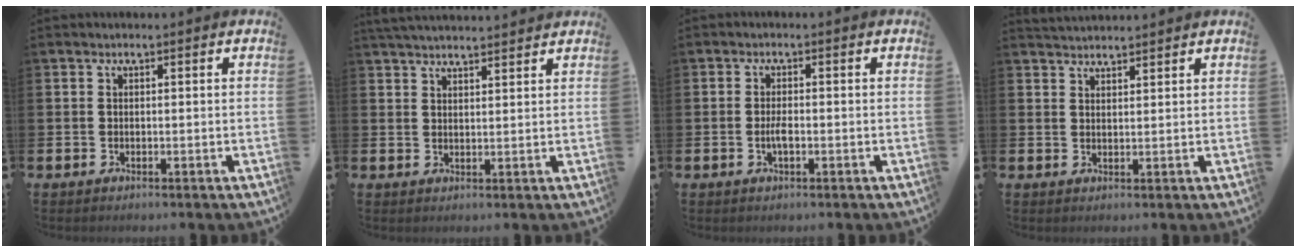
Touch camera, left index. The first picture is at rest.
{"total": 3.3, "force": [3.3, 0.0, 0.3], "torque": [-0.012, -0.014, 0.061]}
{"total": 1.9, "force": [-0.5, 0.6, 1.8], "torque": [-0.032, 0.001, -0.010]}
{"total": 2.7, "force": [2.7, 0.3, 0.1], "torque": [-0.007, -0.009, 0.050]}